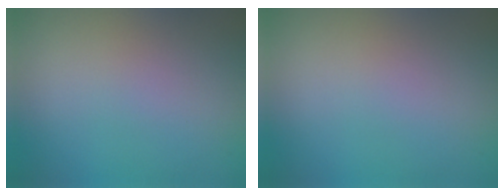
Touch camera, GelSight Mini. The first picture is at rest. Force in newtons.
{"total": 0.0}